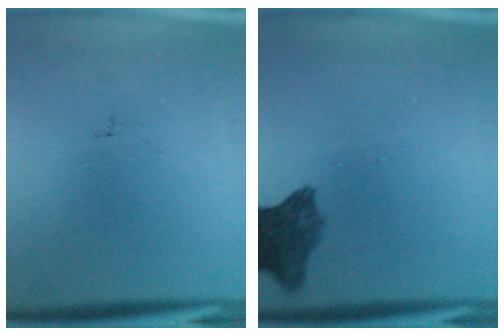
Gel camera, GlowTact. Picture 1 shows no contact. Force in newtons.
{"total": 7.1}